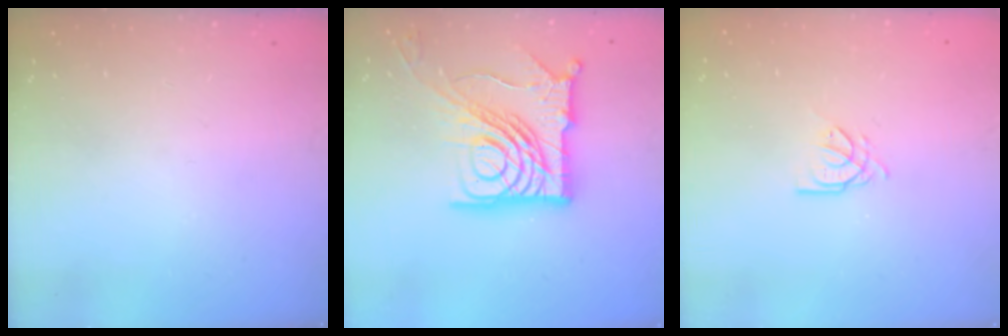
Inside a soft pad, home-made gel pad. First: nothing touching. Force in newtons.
{"total": 21.5, "press": 21.4, "slide": 2.4}
{"total": 3.5, "press": 3.5, "slide": 0.3}